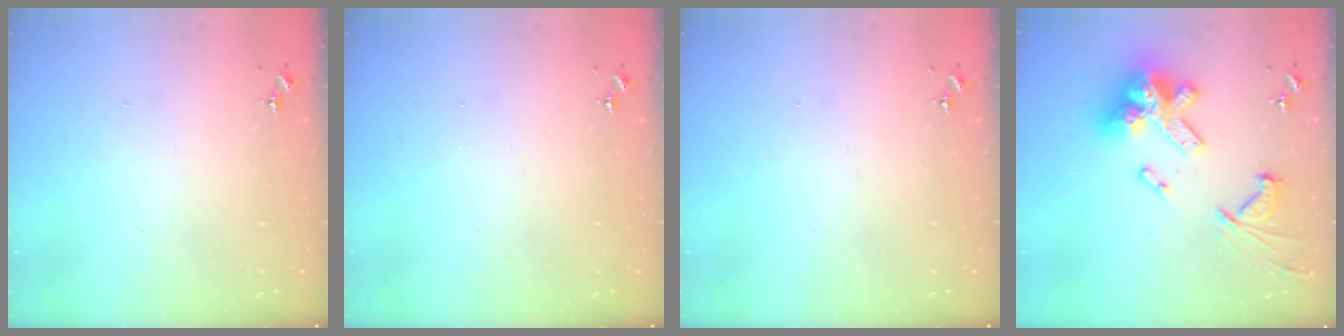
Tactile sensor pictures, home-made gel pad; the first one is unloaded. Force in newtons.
{"total": 0.0}
{"total": 0.0}
{"total": 23.3, "press": 23.1, "slide": 2.3}